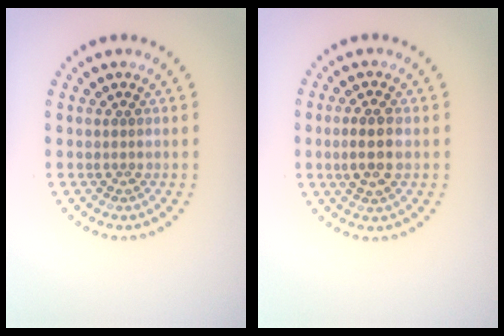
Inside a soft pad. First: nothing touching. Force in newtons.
{"total": 3.0, "press": 2.9, "slide": 0.6}